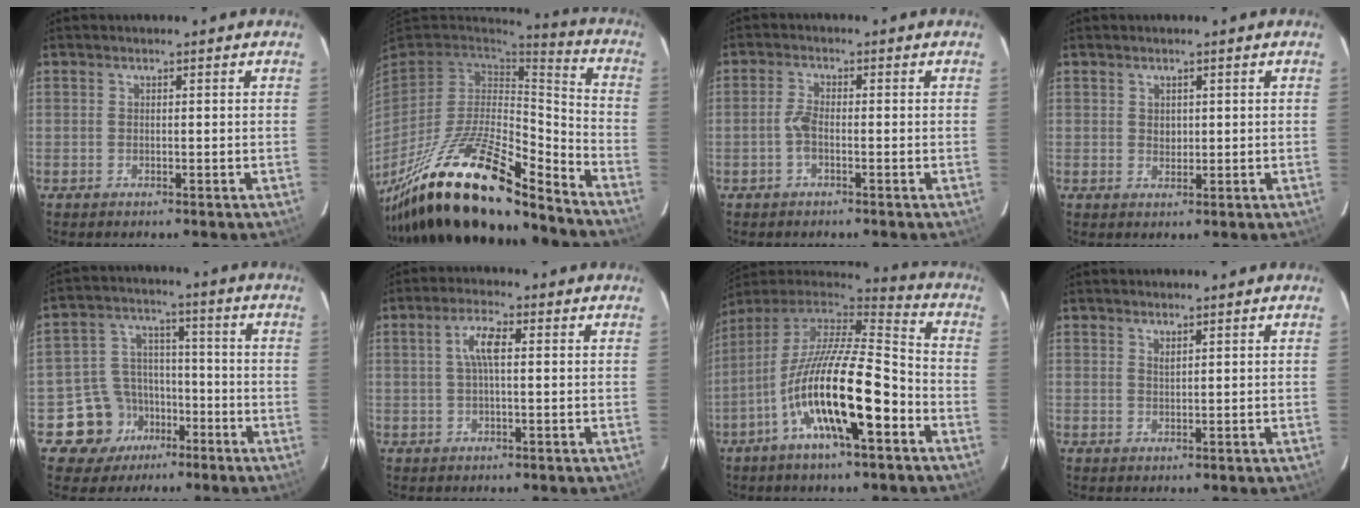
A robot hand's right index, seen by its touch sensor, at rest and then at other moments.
{"total": 26.1, "force": [-18.0, 6.9, 17.6], "torque": [-0.332, -0.042, -0.314]}
{"total": 2.5, "force": [-1.0, 0.9, 2.1], "torque": [-0.053, 0.005, -0.021]}
{"total": 1.6, "force": [0.6, 1.4, 0.6], "torque": [-0.006, 0.004, 0.012]}
{"total": 10.1, "force": [-5.8, 8.1, 1.3], "torque": [-0.048, 0.035, -0.087]}
{"total": 4.4, "force": [0.7, 1.0, 4.2], "torque": [-0.082, 0.009, 0.012]}
{"total": 20.2, "force": [-8.3, 4.7, 17.8], "torque": [-0.315, -0.030, -0.157]}
{"total": 1.0, "force": [0.8, 0.1, 0.6], "torque": [-0.011, 0.000, 0.015]}